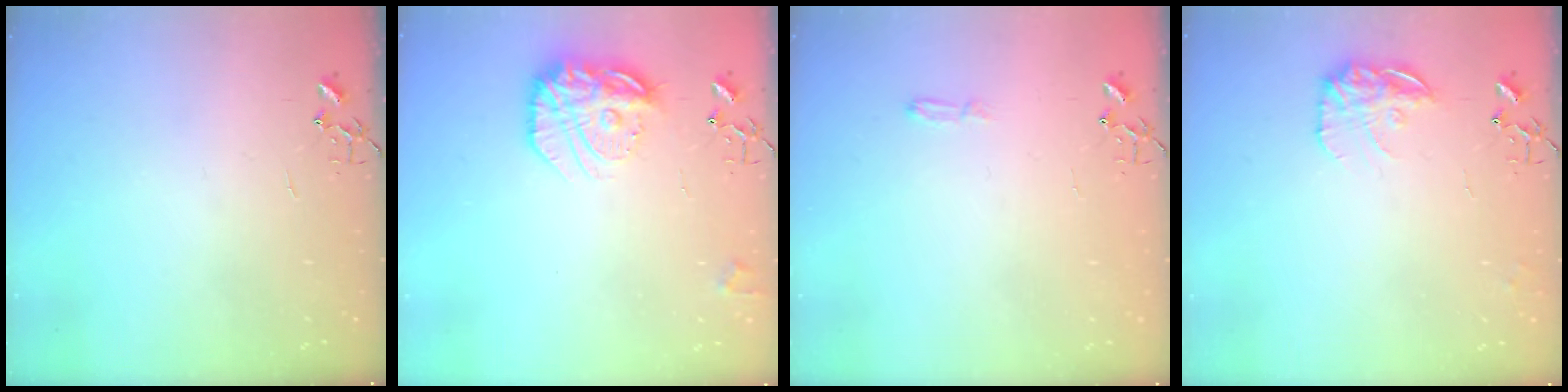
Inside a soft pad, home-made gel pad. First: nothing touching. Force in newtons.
{"total": 17.4, "press": 17.3, "slide": 1.2}
{"total": 4.0, "press": 3.9, "slide": 0.5}
{"total": 12.9, "press": 12.8, "slide": 0.6}